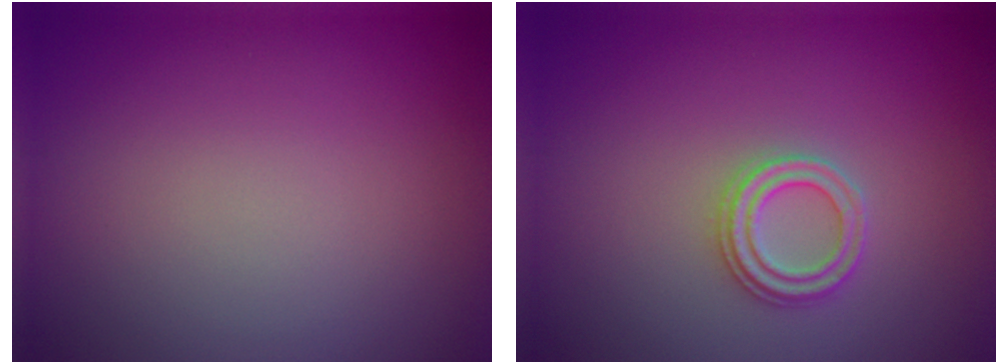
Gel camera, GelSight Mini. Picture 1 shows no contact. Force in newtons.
{"total": 2.3, "press": 2.3, "slide": 0.4}